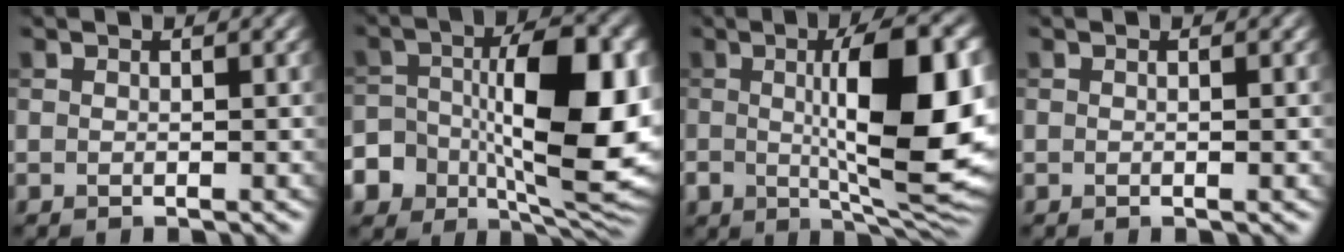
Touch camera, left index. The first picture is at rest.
{"total": 13.1, "force": [-1.9, 7.4, 10.7], "torque": [-0.172, -0.012, -0.025]}
{"total": 12.7, "force": [0.3, 4.2, 12.0], "torque": [-0.178, -0.004, 0.009]}
{"total": 0.6, "force": [-0.1, 0.1, 0.6], "torque": [-0.008, -0.001, 0.000]}